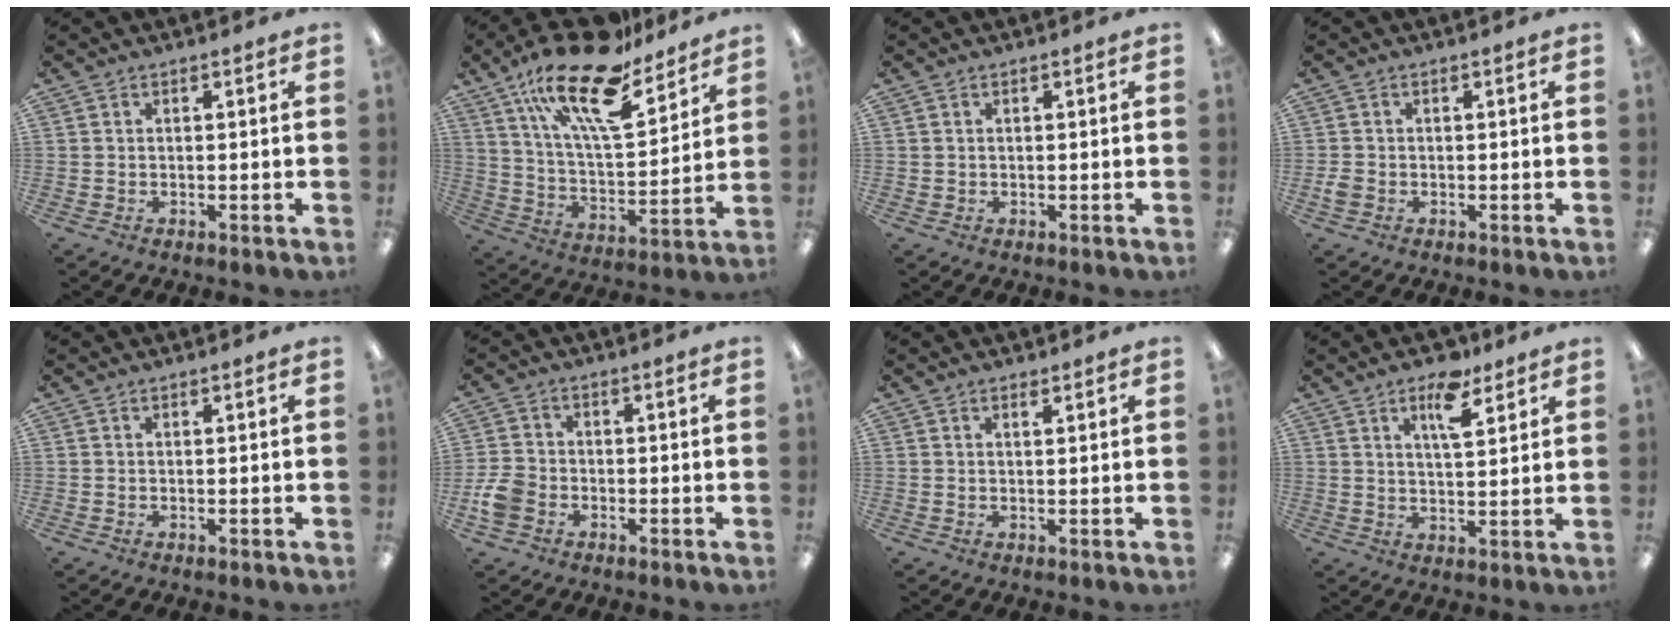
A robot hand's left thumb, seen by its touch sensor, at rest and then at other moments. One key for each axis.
{"total": 22.4, "fx": 15.8, "fy": 7.7, "fz": 13.9, "tx": -0.232, "ty": -0.096, "tz": 0.270}
{"total": 0.5, "fx": 0.2, "fy": 0.5, "fz": 0.0, "tx": 0.001, "ty": 0.005, "tz": 0.002}
{"total": 2.0, "fx": -0.6, "fy": 1.6, "fz": 1.0, "tx": -0.016, "ty": 0.004, "tz": -0.010}
{"total": 0.0}
{"total": 5.5, "fx": -2.2, "fy": 4.3, "fz": 2.8, "tx": -0.054, "ty": 0.013, "tz": -0.038}
{"total": 1.1, "fx": 0.9, "fy": 0.4, "fz": 0.5, "tx": -0.004, "ty": -0.003, "tz": 0.015}
{"total": 8.7, "fx": 5.2, "fy": 3.7, "fz": 6.0, "tx": -0.082, "ty": -0.022, "tz": 0.083}